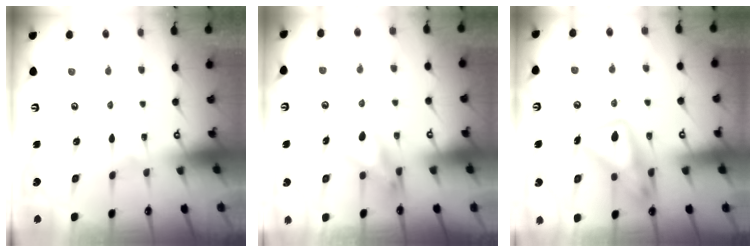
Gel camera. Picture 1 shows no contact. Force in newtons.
{"total": 8.4, "press": 8.4, "slide": 0.9}
{"total": 15.2, "press": 15.1, "slide": 1.4}